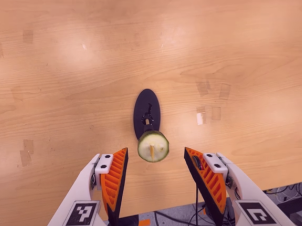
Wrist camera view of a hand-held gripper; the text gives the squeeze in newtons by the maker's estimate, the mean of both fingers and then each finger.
{"total": 0.0}